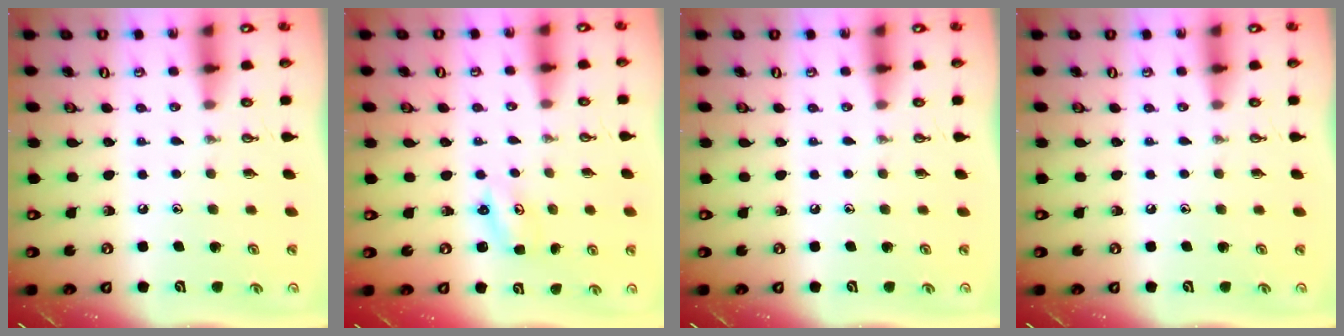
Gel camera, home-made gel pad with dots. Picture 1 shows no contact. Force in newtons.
{"total": 2.2, "press": 2.1, "slide": 0.4}
{"total": 0.0}
{"total": 0.0}